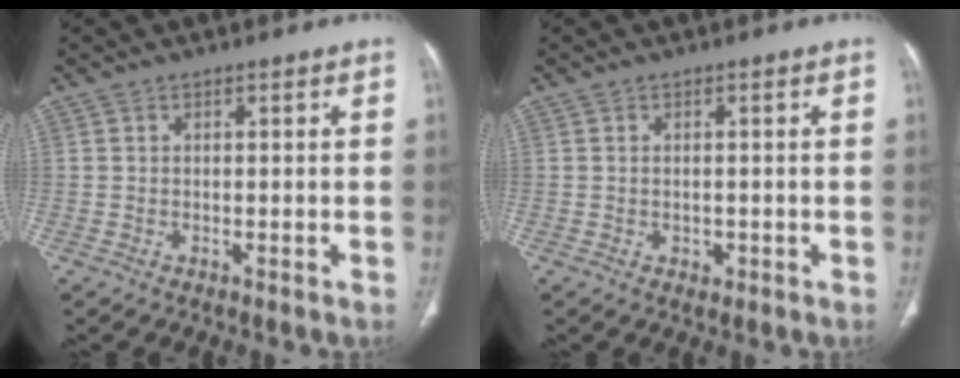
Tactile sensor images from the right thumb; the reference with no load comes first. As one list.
[{"total": 1.4, "force": [-0.3, 1.1, 0.9], "torque": [-0.010, 0.001, -0.001]}]